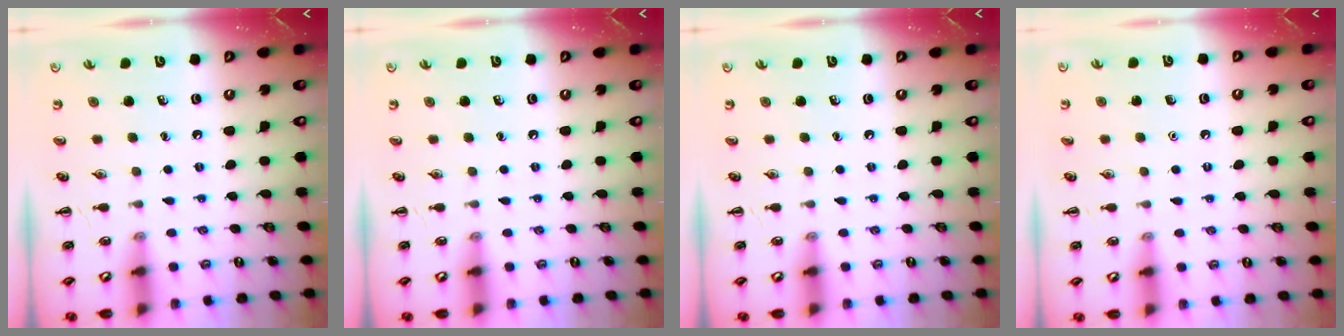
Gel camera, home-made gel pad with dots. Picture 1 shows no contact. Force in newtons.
{"total": 0.0}
{"total": 0.0}
{"total": 1.6, "press": 1.6, "slide": 0.1}